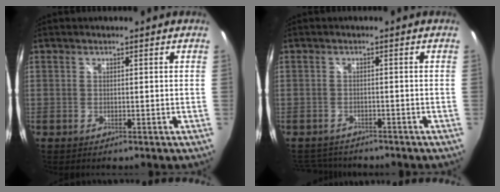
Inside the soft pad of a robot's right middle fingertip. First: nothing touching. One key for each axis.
{"total": 5.7, "fx": -5.1, "fy": 2.2, "fz": 1.2, "tx": -0.033, "ty": 0.001, "tz": -0.079}